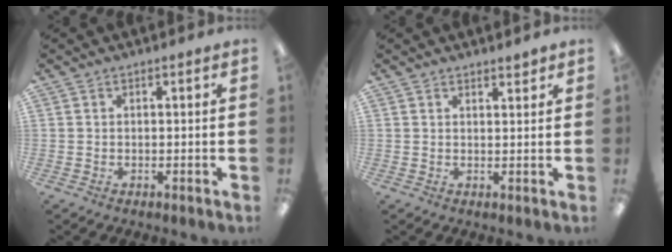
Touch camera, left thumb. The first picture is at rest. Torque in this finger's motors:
{"motor_torque": [-0.01, -0.04, -0.28, 0.33, 0.03]}